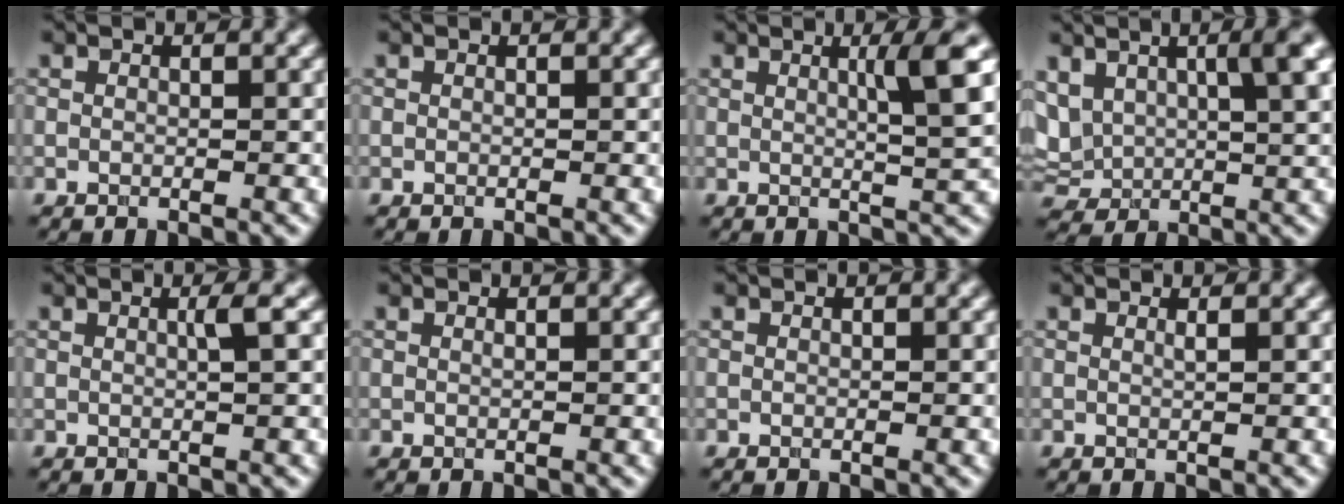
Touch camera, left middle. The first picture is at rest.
{"total": 0.0}
{"total": 4.1, "force": [1.2, 0.2, 3.9], "torque": [-0.058, 0.002, 0.029]}
{"total": 7.3, "force": [2.9, 3.6, 5.6], "torque": [-0.130, 0.010, 0.069]}
{"total": 1.2, "force": [0.1, -0.1, 1.1], "torque": [-0.023, 0.005, 0.006]}
{"total": 0.0}
{"total": 0.0}
{"total": 0.0}